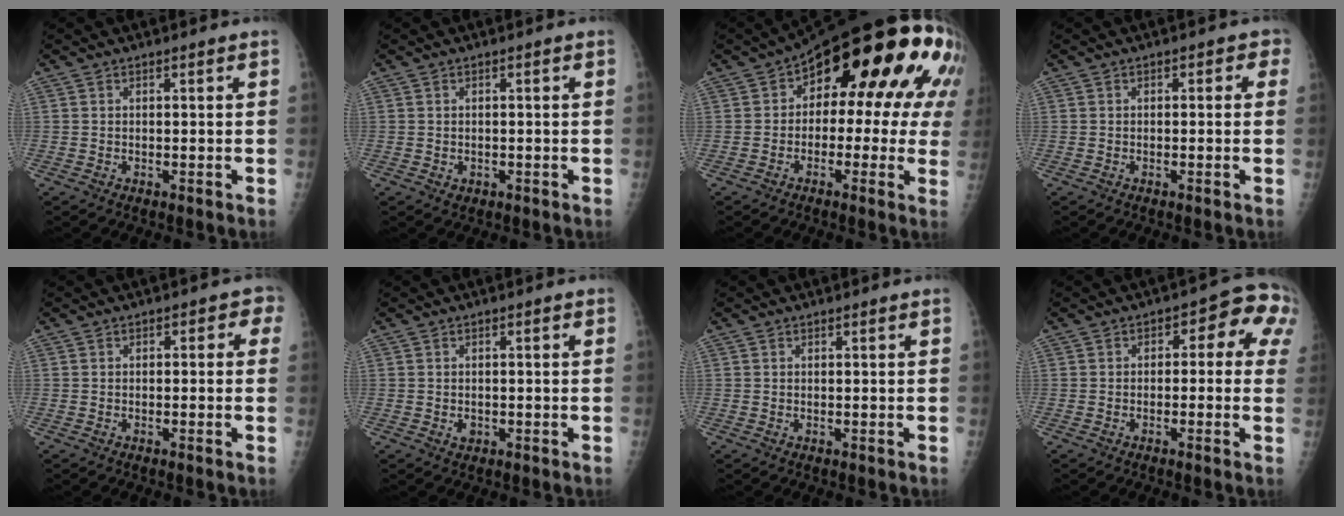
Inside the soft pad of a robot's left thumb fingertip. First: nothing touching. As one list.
[{"total": 1.5, "force": [-0.5, 1.2, 0.6], "torque": [0.000, 0.003, -0.004]}, {"total": 20.5, "force": [4.8, 10.4, 17.0], "torque": [-0.184, 0.036, 0.050]}, {"total": 2.3, "force": [0.0, 1.5, 1.7], "torque": [0.005, 0.009, -0.014]}, {"total": 2.7, "force": [-0.1, 1.8, 2.1], "torque": [0.003, 0.015, -0.016]}, {"total": 1.6, "force": [-0.5, 1.3, 0.9], "torque": [-0.003, 0.004, -0.007]}, {"total": 0.0}, {"total": 8.7, "force": [0.9, 4.8, 7.2], "torque": [-0.040, 0.035, -0.003]}]